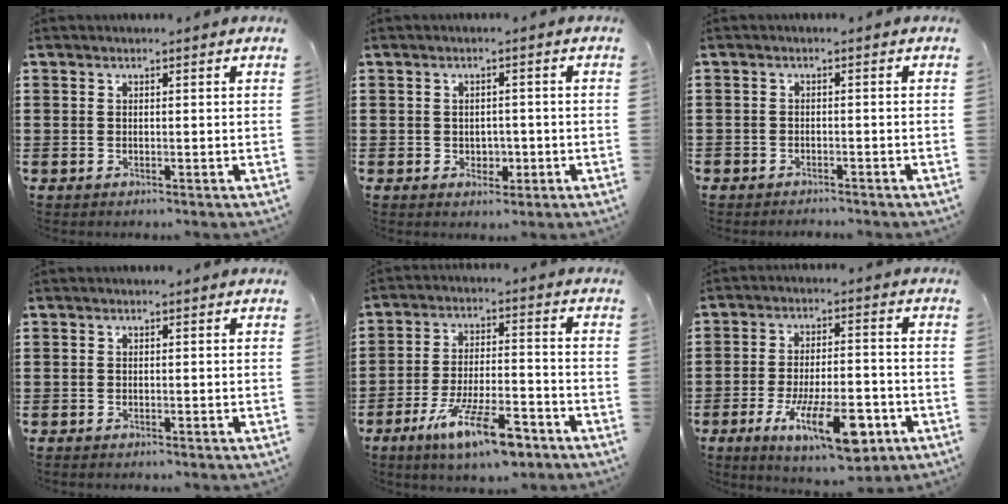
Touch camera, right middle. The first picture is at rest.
{"total": 1.9, "force": [-0.4, 1.6, 1.0], "torque": [-0.014, 0.001, -0.012]}
{"total": 1.4, "force": [-1.3, 0.3, -0.2], "torque": [0.000, 0.003, -0.031]}
{"total": 0.0}
{"total": 10.9, "force": [-7.1, 2.5, 7.9], "torque": [-0.151, 0.006, -0.132]}
{"total": 12.5, "force": [-6.2, 4.0, 10.1], "torque": [-0.185, 0.008, -0.107]}